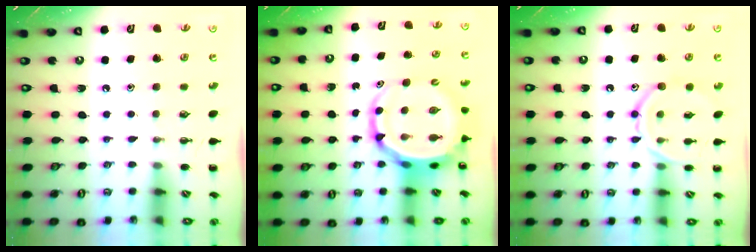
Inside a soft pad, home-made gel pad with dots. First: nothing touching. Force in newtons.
{"total": 7.2, "press": 6.9, "slide": 2.2}
{"total": 11.0, "press": 11.0, "slide": 0.5}